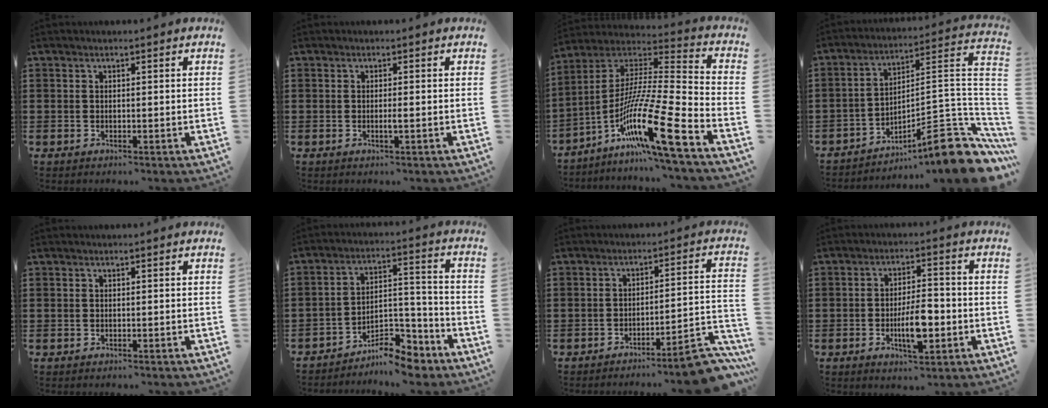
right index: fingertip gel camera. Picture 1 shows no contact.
{"total": 1.1, "force": [-0.3, 0.0, 1.0], "torque": [-0.026, -0.007, -0.008]}
{"total": 17.3, "force": [-10.1, 1.2, 14.0], "torque": [-0.274, -0.002, -0.188]}
{"total": 9.9, "force": [-7.8, 2.0, 5.7], "torque": [-0.068, 0.010, -0.149]}
{"total": 0.0}
{"total": 9.1, "force": [-7.7, 2.8, 3.9], "torque": [-0.051, 0.036, -0.142]}
{"total": 8.3, "force": [-6.9, 0.8, 4.5], "torque": [-0.061, 0.014, -0.128]}
{"total": 7.4, "force": [-2.1, 2.6, 6.6], "torque": [-0.130, -0.002, -0.040]}